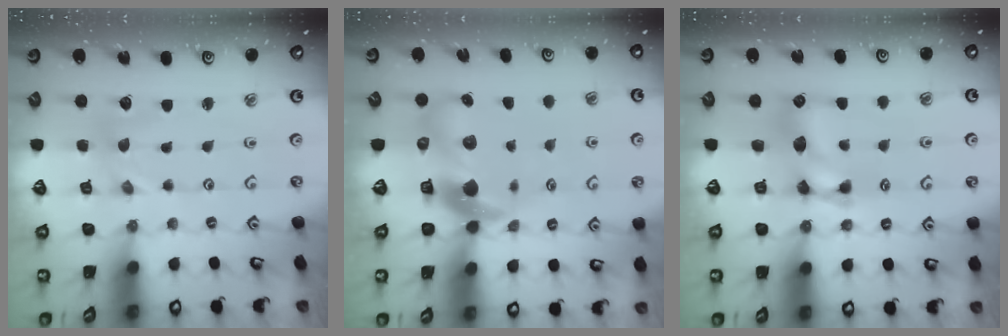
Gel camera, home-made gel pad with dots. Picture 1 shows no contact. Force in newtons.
{"total": 11.1, "press": 10.9, "slide": 1.8}
{"total": 12.2, "press": 12.2, "slide": 0.6}